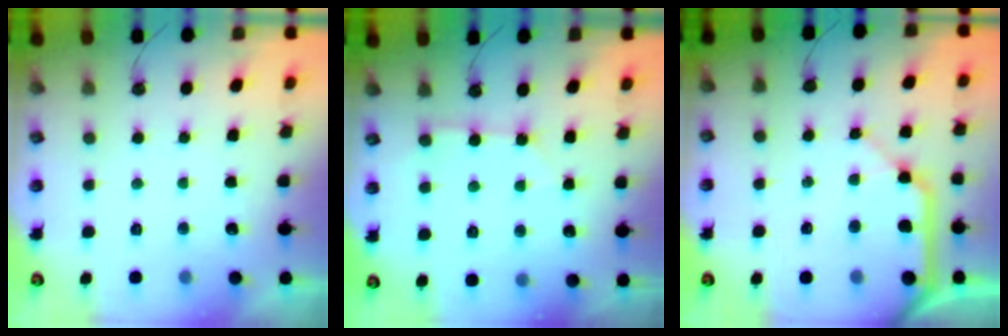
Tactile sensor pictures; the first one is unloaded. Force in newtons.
{"total": 3.0, "press": 3.0, "slide": 0.4}
{"total": 15.0, "press": 14.8, "slide": 2.0}